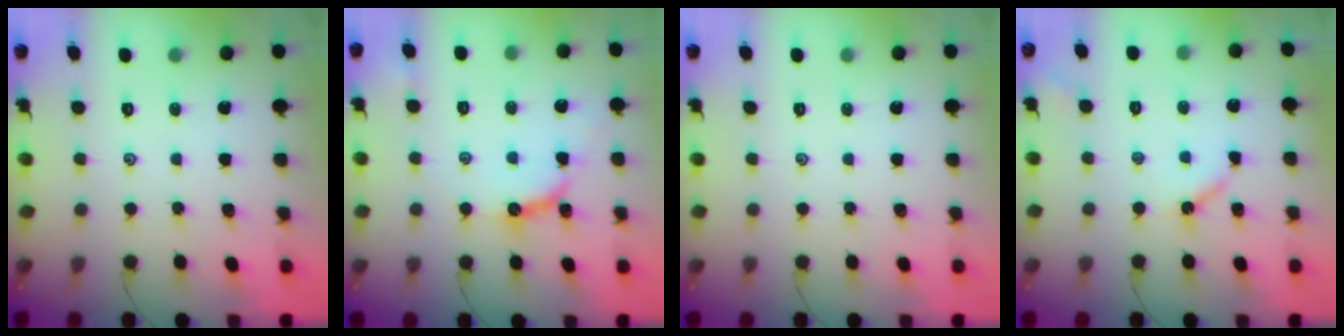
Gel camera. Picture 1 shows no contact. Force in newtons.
{"total": 9.8, "press": 9.8, "slide": 0.4}
{"total": 0.0}
{"total": 5.5, "press": 5.5, "slide": 0.5}